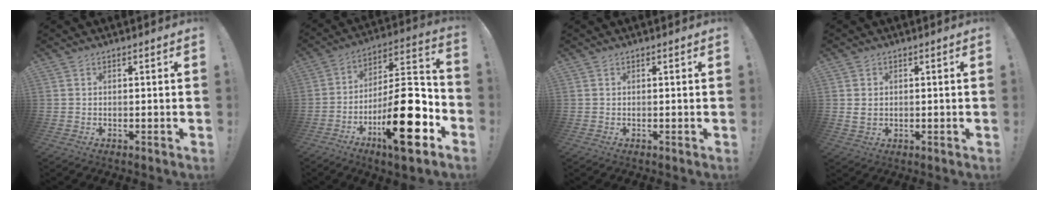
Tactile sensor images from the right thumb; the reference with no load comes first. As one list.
[{"total": 23.2, "force": [-8.7, 7.6, 20.1], "torque": [-0.324, 0.049, -0.136]}, {"total": 0.0}, {"total": 3.0, "force": [1.0, 2.5, 1.3], "torque": [-0.017, 0.003, 0.020]}]